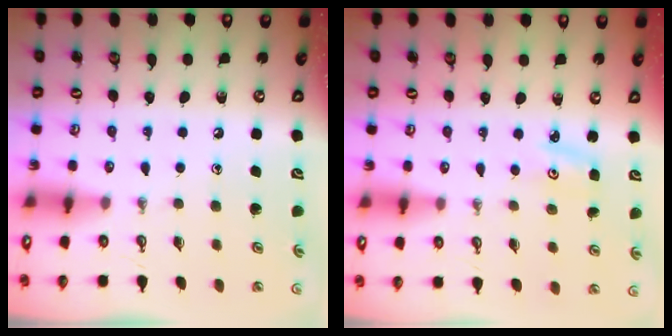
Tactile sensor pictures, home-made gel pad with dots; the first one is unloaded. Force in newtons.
{"total": 3.1, "press": 3.1, "slide": 0.3}